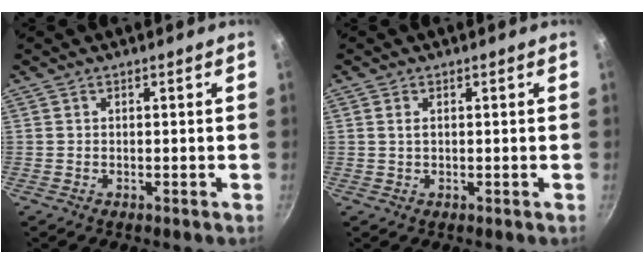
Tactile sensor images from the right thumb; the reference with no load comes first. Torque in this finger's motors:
{"motor_torque": [-0.23, 0.24, -0.03, 0.64, -0.01]}